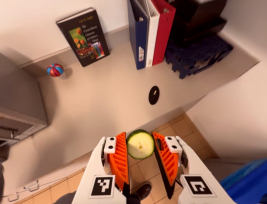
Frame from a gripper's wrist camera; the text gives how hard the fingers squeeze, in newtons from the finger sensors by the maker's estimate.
{"total": 6.0, "left": 5.7, "right": 6.2}